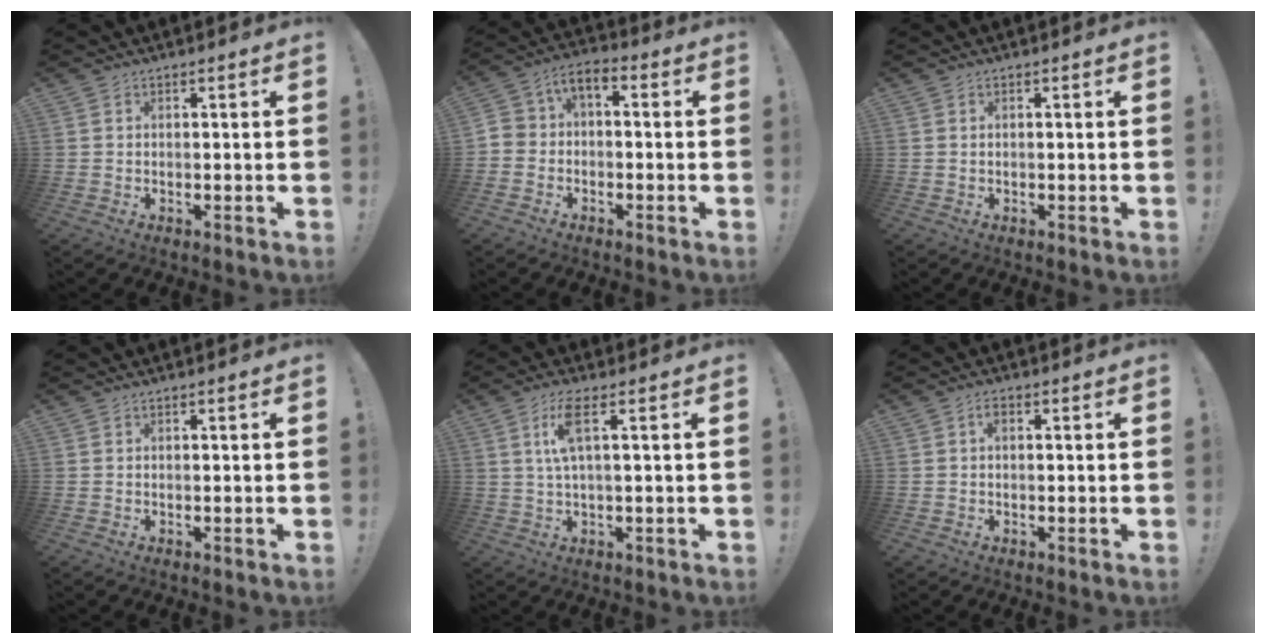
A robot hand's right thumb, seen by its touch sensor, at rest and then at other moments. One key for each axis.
{"total": 4.9, "fx": -2.8, "fy": 3.5, "fz": 2.1, "tx": -0.042, "ty": 0.022, "tz": -0.049}
{"total": 0.0}
{"total": 0.0}
{"total": 7.3, "fx": 2.4, "fy": 1.6, "fz": 6.7, "tx": -0.127, "ty": 0.002, "tz": 0.042}
{"total": 1.5, "fx": 0.4, "fy": 0.8, "fz": 1.2, "tx": -0.019, "ty": 0.002, "tz": 0.004}